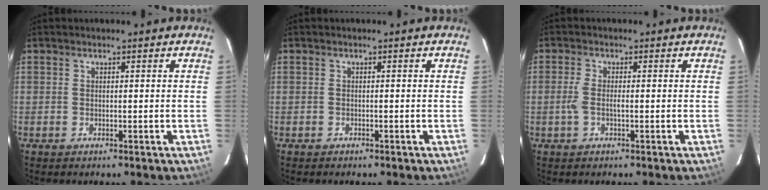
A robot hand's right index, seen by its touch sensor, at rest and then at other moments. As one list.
[{"total": 0.8, "force": [-0.7, 0.4, 0.1], "torque": [-0.005, 0.002, -0.009]}, {"total": 2.9, "force": [-0.6, 0.7, 2.8], "torque": [-0.062, 0.001, -0.013]}]